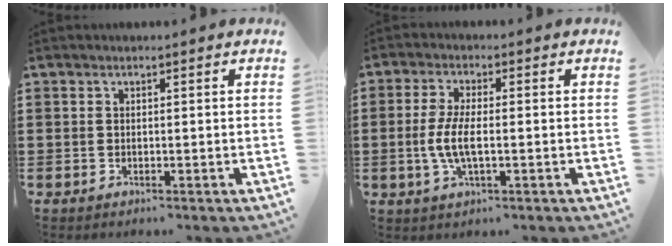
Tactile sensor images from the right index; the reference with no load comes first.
{"total": 5.4, "force": [-0.9, 1.8, 5.0], "torque": [-0.116, -0.003, -0.024]}